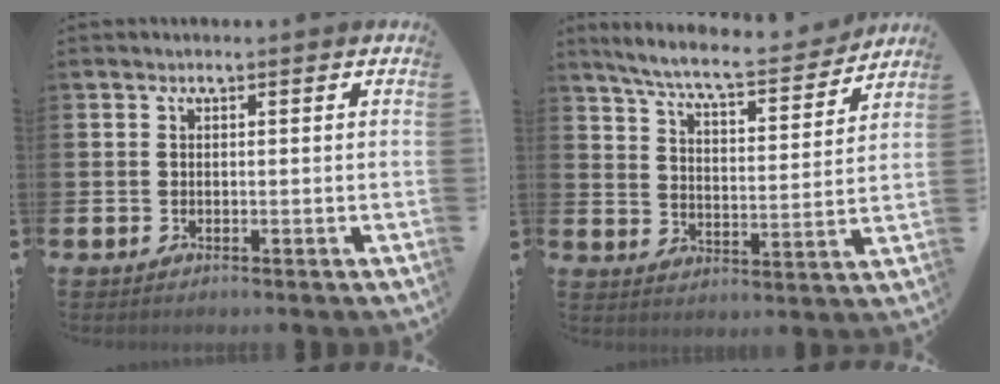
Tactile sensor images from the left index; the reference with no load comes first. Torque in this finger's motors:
{"motor_torque": [1.04, -1.10, 0.40, 0.08]}